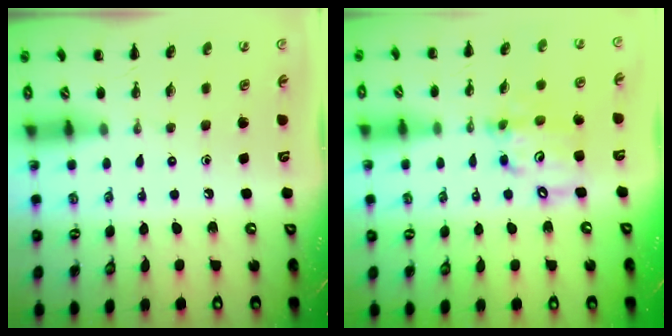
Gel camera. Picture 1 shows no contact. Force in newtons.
{"total": 12.3, "press": 12.0, "slide": 2.8}